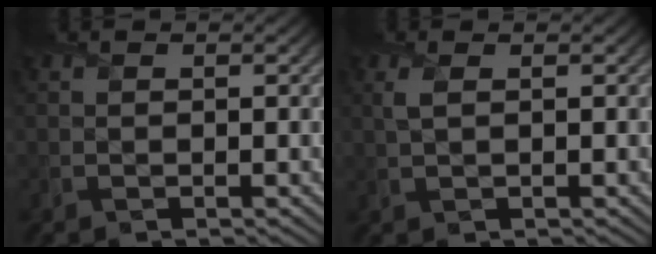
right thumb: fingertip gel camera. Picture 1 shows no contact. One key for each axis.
{"total": 1.5, "fx": 0.6, "fy": 0.5, "fz": 1.3, "tx": -0.040, "ty": 0.005, "tz": 0.013}